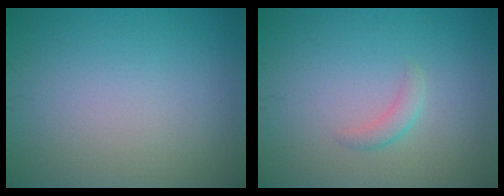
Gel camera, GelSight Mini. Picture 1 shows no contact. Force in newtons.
{"total": 1.3, "press": 1.3, "slide": 0.1}